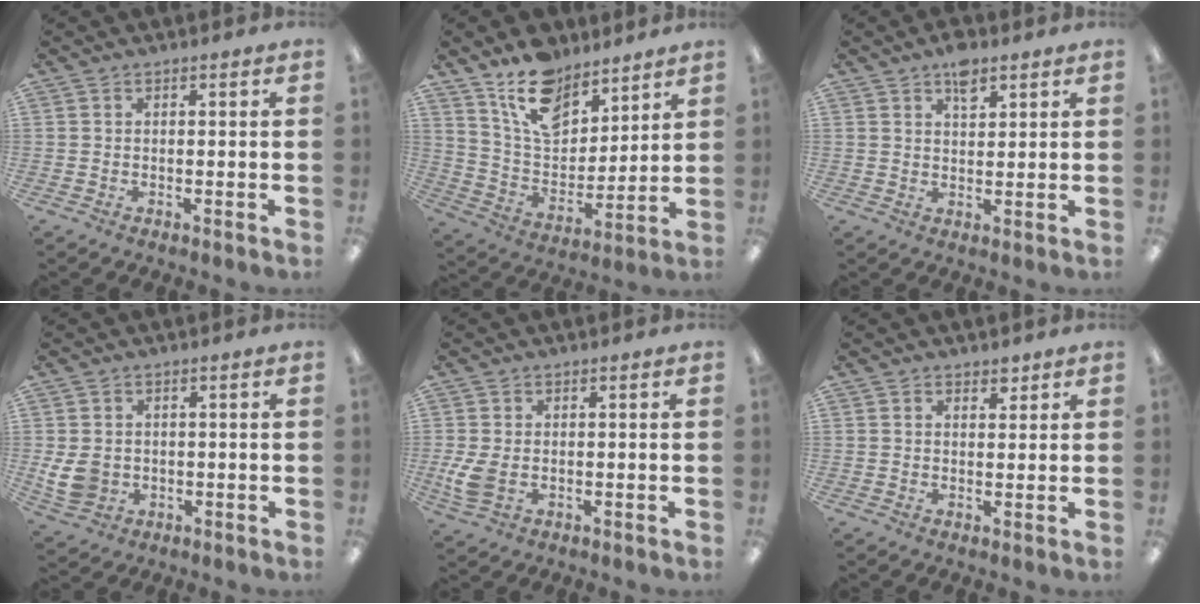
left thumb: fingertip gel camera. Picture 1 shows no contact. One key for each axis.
{"total": 14.8, "fx": 11.1, "fy": 7.7, "fz": 5.9, "tx": -0.116, "ty": -0.062, "tz": 0.210}
{"total": 5.6, "fx": 3.8, "fy": 2.8, "fz": 3.1, "tx": -0.036, "ty": -0.015, "tz": 0.062}
{"total": 6.4, "fx": 0.3, "fy": 5.4, "fz": 3.3, "tx": -0.067, "ty": 0.010, "tz": 0.012}
{"total": 5.5, "fx": -0.3, "fy": 3.8, "fz": 3.9, "tx": -0.086, "ty": -0.003, "tz": -0.008}
{"total": 2.3, "fx": 1.7, "fy": 1.5, "fz": 0.5, "tx": 0.006, "ty": -0.005, "tz": 0.029}